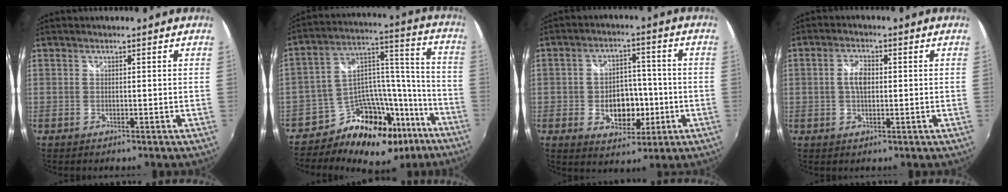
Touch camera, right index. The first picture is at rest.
{"total": 20.3, "force": [-13.9, 12.3, 8.3], "torque": [-0.143, 0.084, -0.190]}
{"total": 9.9, "force": [-2.4, 6.9, 6.6], "torque": [-0.126, 0.008, -0.027]}
{"total": 3.7, "force": [0.3, 1.8, 3.2], "torque": [-0.063, 0.010, 0.007]}